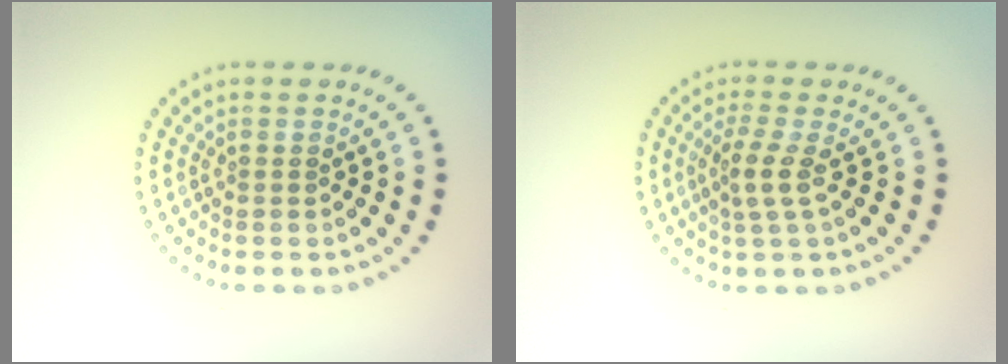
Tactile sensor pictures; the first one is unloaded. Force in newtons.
{"total": 2.3, "press": 1.6, "slide": 1.6}